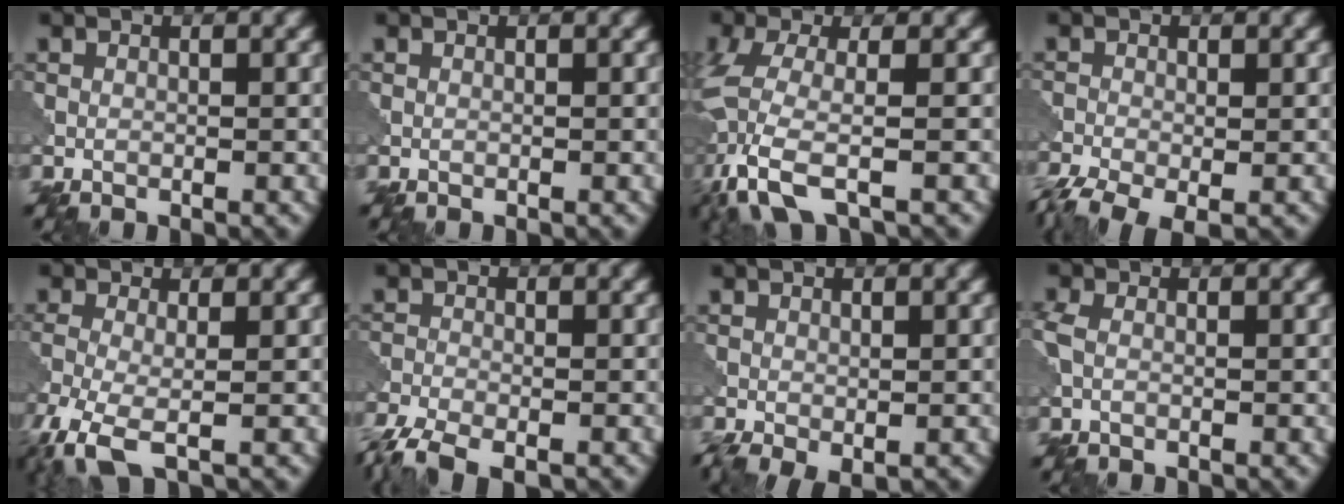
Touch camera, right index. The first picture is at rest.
{"total": 0.0}
{"total": 7.1, "force": [-3.3, 2.1, 5.9], "torque": [-0.141, -0.014, -0.071]}
{"total": 4.6, "force": [-3.0, 1.6, 3.1], "torque": [-0.063, -0.011, -0.063]}
{"total": 5.7, "force": [-3.3, 1.8, 4.3], "torque": [-0.100, -0.014, -0.074]}
{"total": 4.5, "force": [-3.7, 1.2, 2.4], "torque": [-0.050, -0.011, -0.080]}
{"total": 2.6, "force": [-1.3, 1.0, 2.0], "torque": [-0.037, -0.009, -0.019]}
{"total": 2.1, "force": [0.0, 1.3, 1.6], "torque": [-0.040, 0.008, -0.012]}